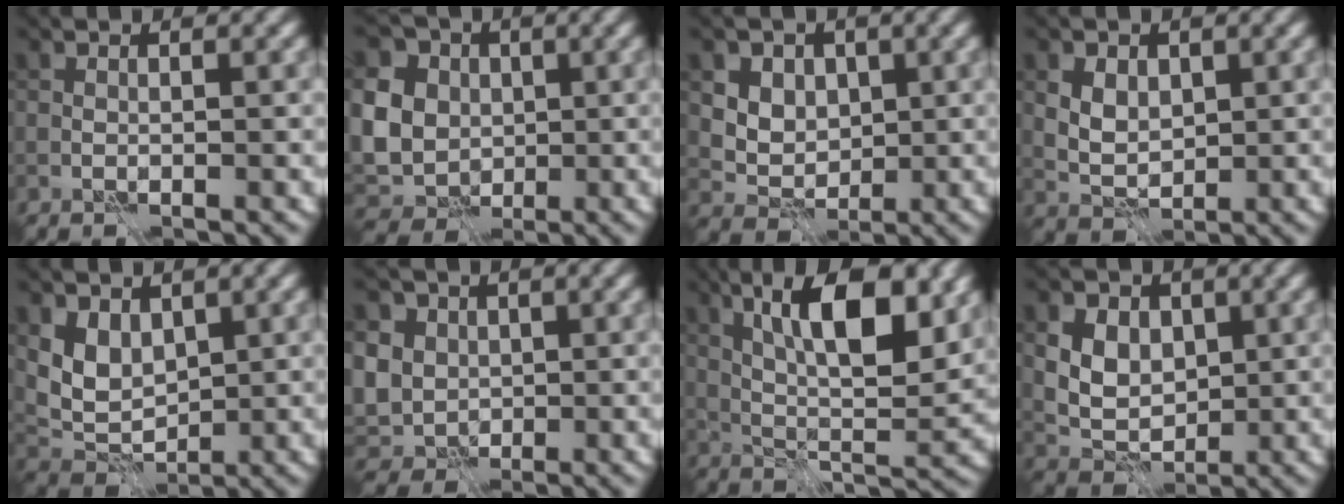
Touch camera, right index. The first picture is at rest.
{"total": 10.8, "force": [1.4, 9.3, 5.4], "torque": [-0.123, 0.010, 0.005]}
{"total": 6.3, "force": [2.6, 5.0, 2.8], "torque": [-0.051, 0.003, 0.043]}
{"total": 3.4, "force": [0.9, 2.5, 2.1], "torque": [-0.038, 0.000, 0.014]}
{"total": 3.7, "force": [1.5, 2.7, 2.1], "torque": [-0.043, -0.010, 0.030]}
{"total": 7.9, "force": [1.5, 6.8, 3.7], "torque": [-0.081, 0.021, 0.007]}
{"total": 10.0, "force": [3.8, 3.5, 8.6], "torque": [-0.139, 0.001, 0.065]}
{"total": 6.2, "force": [1.8, 4.8, 3.4], "torque": [-0.066, 0.010, 0.023]}